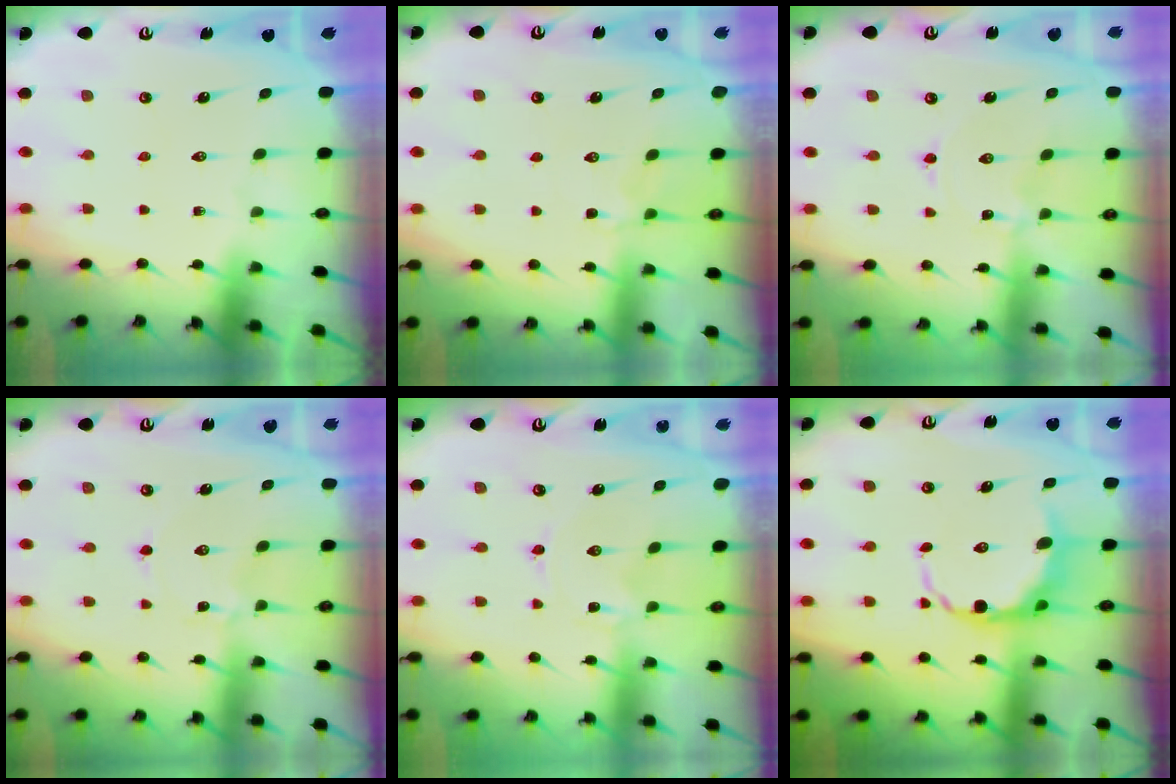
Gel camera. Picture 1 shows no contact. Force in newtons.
{"total": 2.1, "press": 1.9, "slide": 0.9}
{"total": 0.0}
{"total": 1.4, "press": 1.4, "slide": 0.1}
{"total": 0.0}
{"total": 10.3, "press": 9.6, "slide": 3.5}